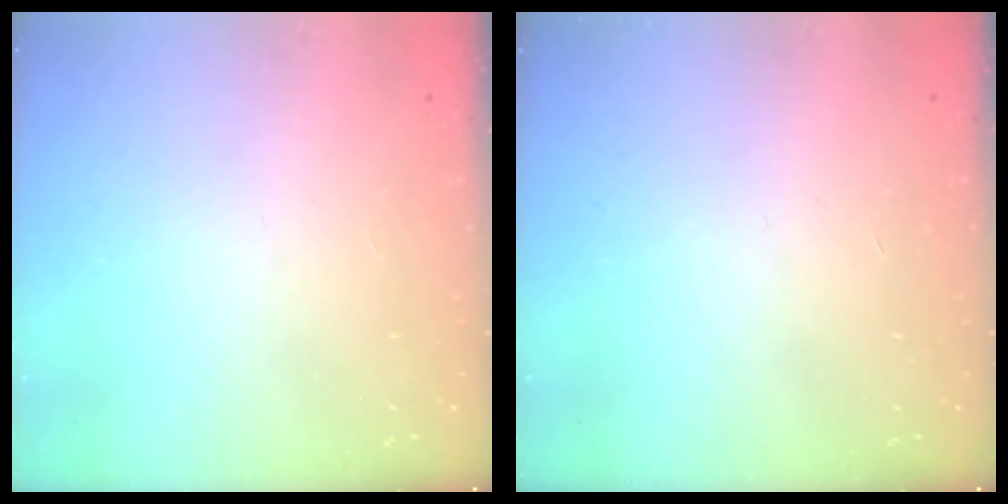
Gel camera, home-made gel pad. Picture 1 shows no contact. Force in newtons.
{"total": 0.0}